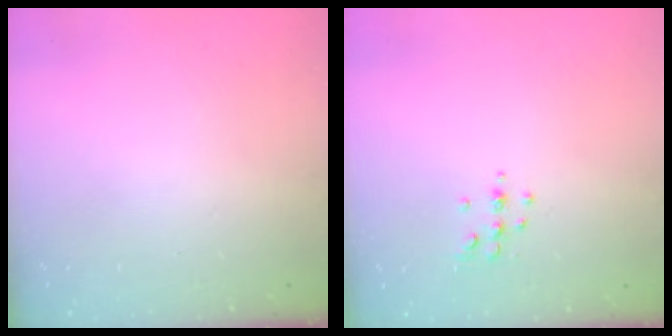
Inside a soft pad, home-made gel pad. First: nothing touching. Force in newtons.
{"total": 5.0, "press": 4.8, "slide": 1.4}